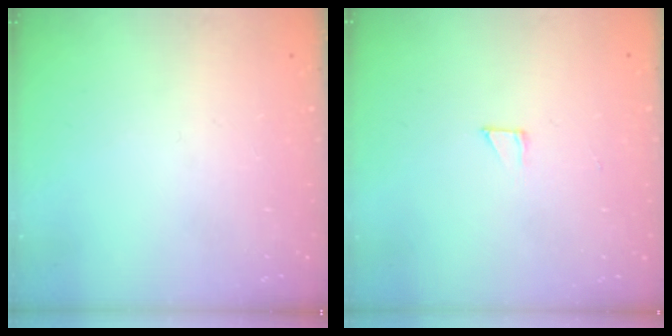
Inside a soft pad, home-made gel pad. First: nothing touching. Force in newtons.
{"total": 2.6, "press": 2.6, "slide": 0.1}